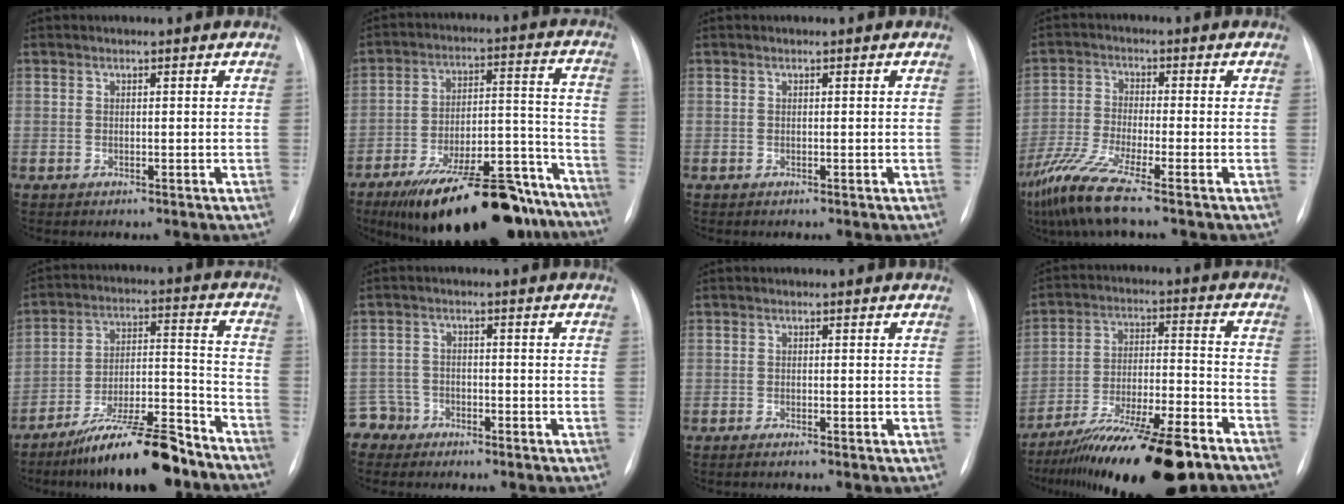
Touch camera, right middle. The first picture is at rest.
{"total": 24.5, "force": [-19.2, 7.0, 13.6], "torque": [-0.157, 0.023, -0.290]}
{"total": 0.0}
{"total": 7.9, "force": [-5.3, -0.6, 5.8], "torque": [-0.129, -0.033, -0.111]}
{"total": 15.1, "force": [-12.2, 2.4, 8.6], "torque": [-0.130, 0.024, -0.204]}
{"total": 3.5, "force": [-2.8, 1.9, -1.0], "torque": [0.023, 0.003, -0.058]}
{"total": 1.2, "force": [-1.0, -0.3, 0.7], "torque": [-0.006, -0.001, -0.012]}
{"total": 20.0, "force": [-15.6, 2.3, 12.3], "torque": [-0.172, -0.004, -0.259]}